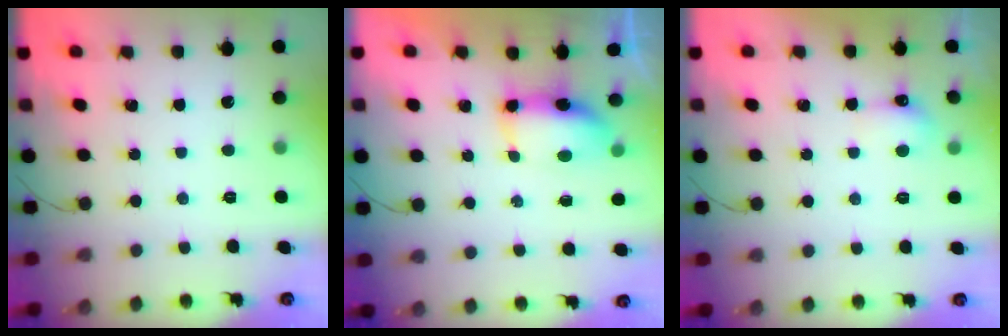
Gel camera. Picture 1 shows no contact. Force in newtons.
{"total": 8.1, "press": 7.5, "slide": 3.2}
{"total": 5.0, "press": 5.0, "slide": 0.9}